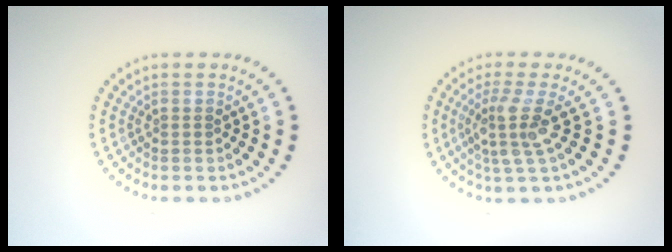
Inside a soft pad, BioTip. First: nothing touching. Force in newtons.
{"total": 3.2, "press": 2.4, "slide": 2.2}